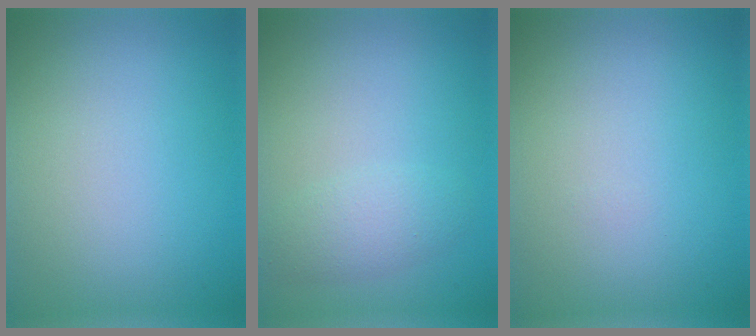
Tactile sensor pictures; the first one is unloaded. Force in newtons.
{"total": 2.2, "press": 2.2, "slide": 0.2}
{"total": 0.0}